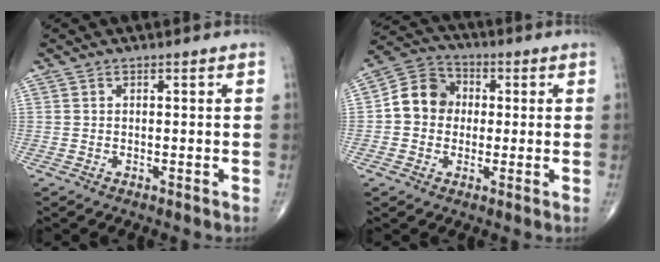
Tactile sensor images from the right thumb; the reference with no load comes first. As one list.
[{"total": 9.1, "force": [0.2, 7.9, 4.4], "torque": [-0.057, 0.026, -0.010]}]